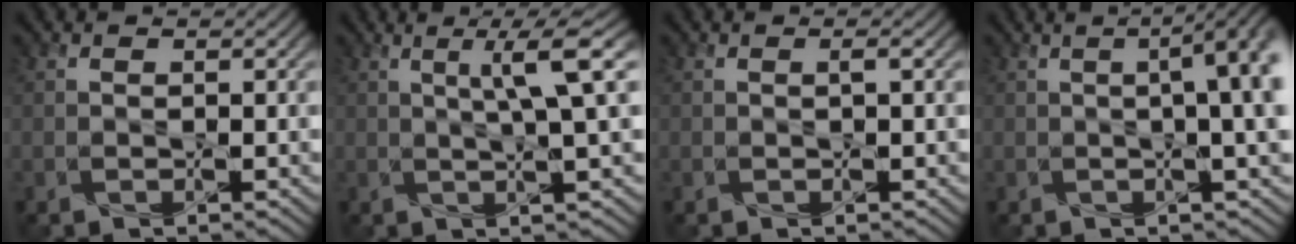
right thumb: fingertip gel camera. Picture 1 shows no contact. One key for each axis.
{"total": 5.1, "fx": 1.4, "fy": 0.1, "fz": 4.9, "tx": -0.085, "ty": 0.016, "tz": 0.024}
{"total": 0.8, "fx": -0.1, "fy": 0.0, "fz": 0.8, "tx": -0.013, "ty": 0.001, "tz": -0.002}
{"total": 9.1, "fx": 1.0, "fy": 2.6, "fz": 8.6, "tx": -0.106, "ty": 0.017, "tz": 0.003}